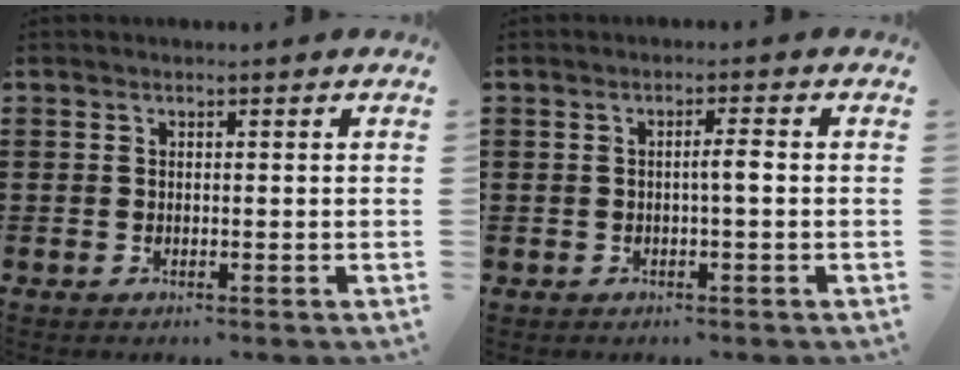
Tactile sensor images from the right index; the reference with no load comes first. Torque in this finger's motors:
{"motor_torque": [0.43, 0.03, 0.05, 0.04]}